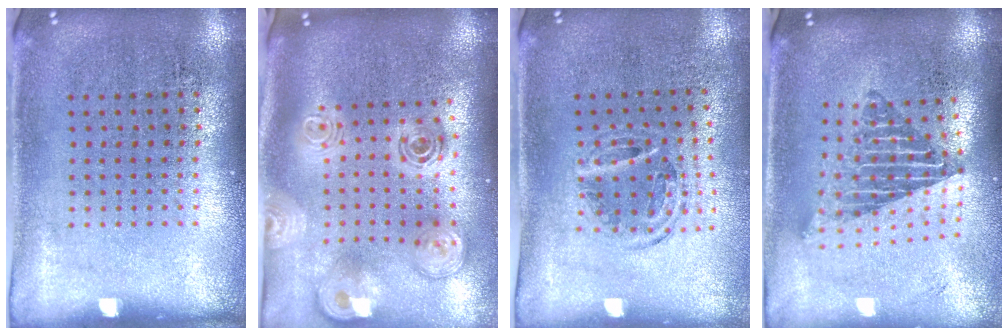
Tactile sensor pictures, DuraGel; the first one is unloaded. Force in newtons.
{"total": 3.0, "press": 2.0, "slide": 2.1}
{"total": 1.1, "press": 1.0, "slide": 0.2}
{"total": 2.0, "press": 1.6, "slide": 1.3}